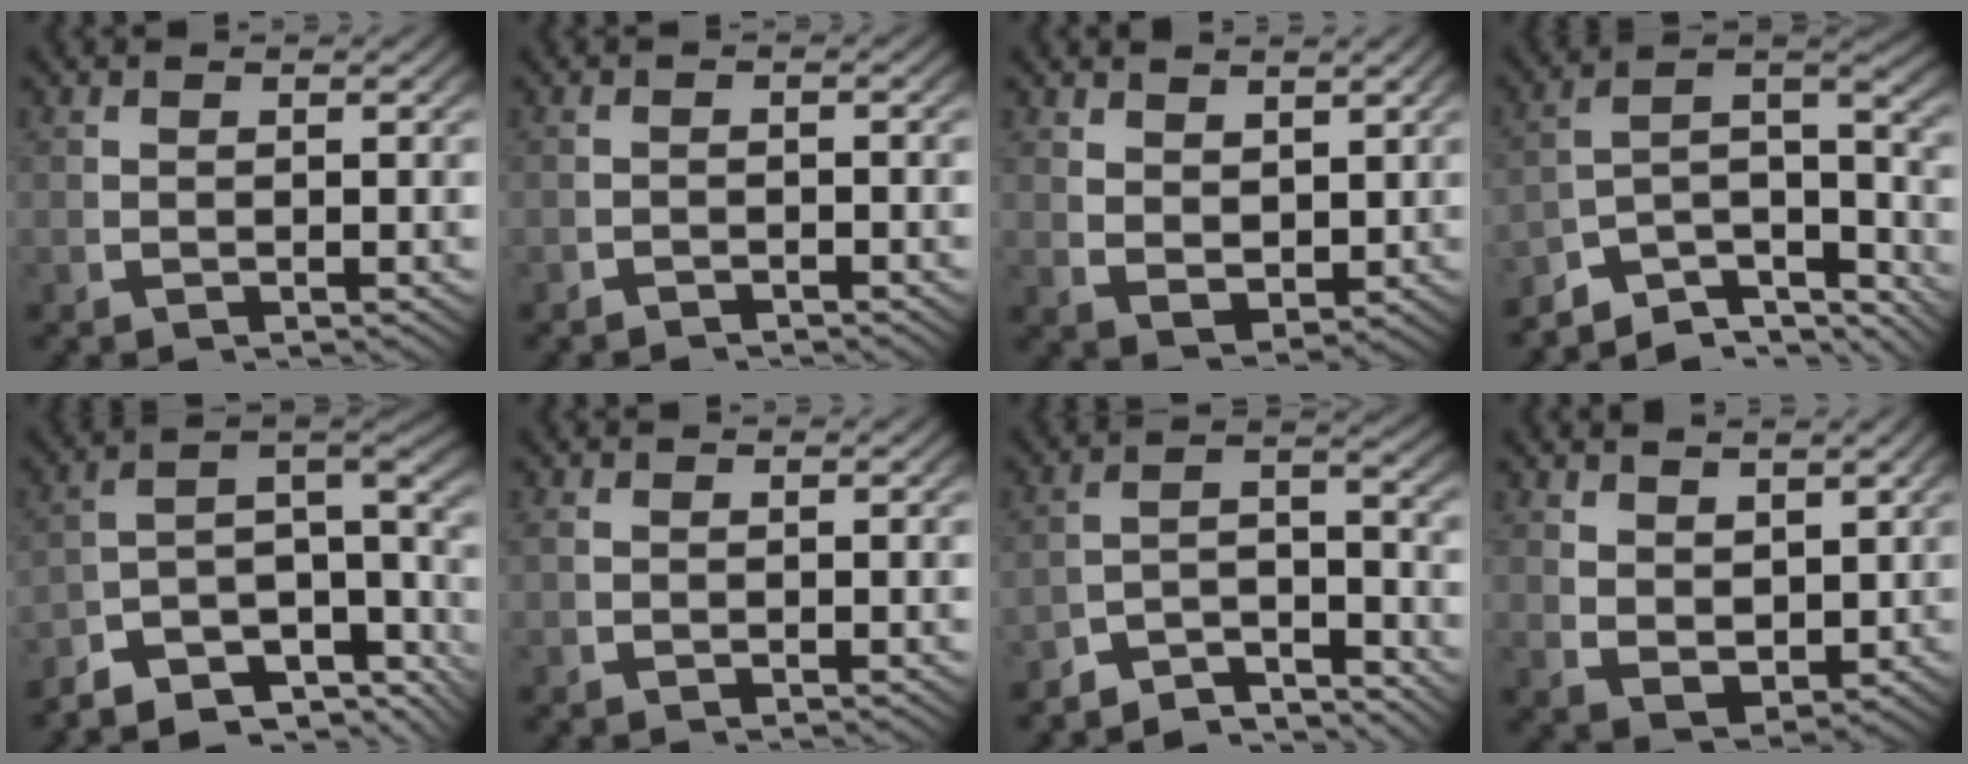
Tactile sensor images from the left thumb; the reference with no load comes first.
{"total": 1.4, "force": [-1.4, 0.2, 0.1], "torque": [-0.001, -0.008, -0.023]}
{"total": 3.1, "force": [1.5, 1.9, 1.9], "torque": [-0.034, -0.017, 0.046]}
{"total": 10.3, "force": [-2.9, 7.1, 7.0], "torque": [-0.138, -0.034, -0.047]}
{"total": 11.7, "force": [-3.2, 7.4, 8.6], "torque": [-0.143, -0.025, -0.055]}
{"total": 0.0}
{"total": 7.0, "force": [-4.3, 3.4, 4.3], "torque": [-0.070, -0.032, -0.067]}
{"total": 3.8, "force": [1.4, 2.5, 2.4], "torque": [-0.050, -0.021, 0.045]}